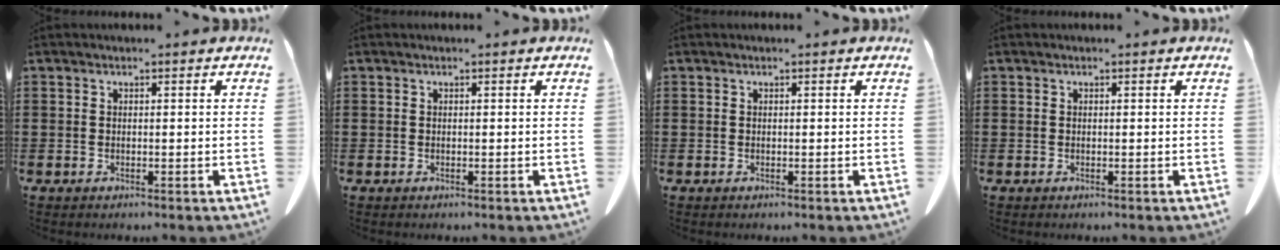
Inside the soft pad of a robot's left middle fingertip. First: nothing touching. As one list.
[{"total": 0.0}, {"total": 0.0}, {"total": 0.0}]